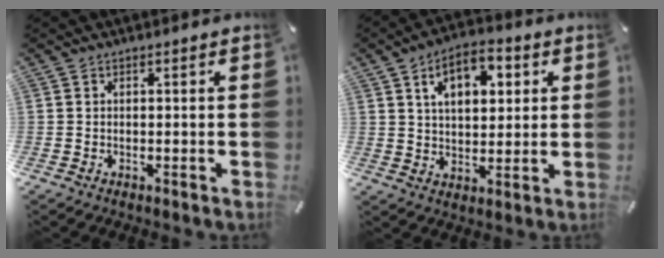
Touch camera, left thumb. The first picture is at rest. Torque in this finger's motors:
{"motor_torque": [0.48, 0.46, 0.59, 0.06, 0.01]}